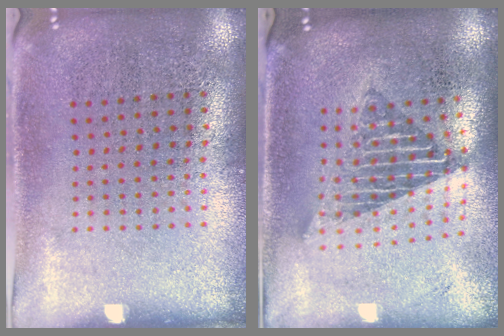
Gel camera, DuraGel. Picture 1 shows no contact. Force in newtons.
{"total": 1.7, "press": 1.4, "slide": 0.9}